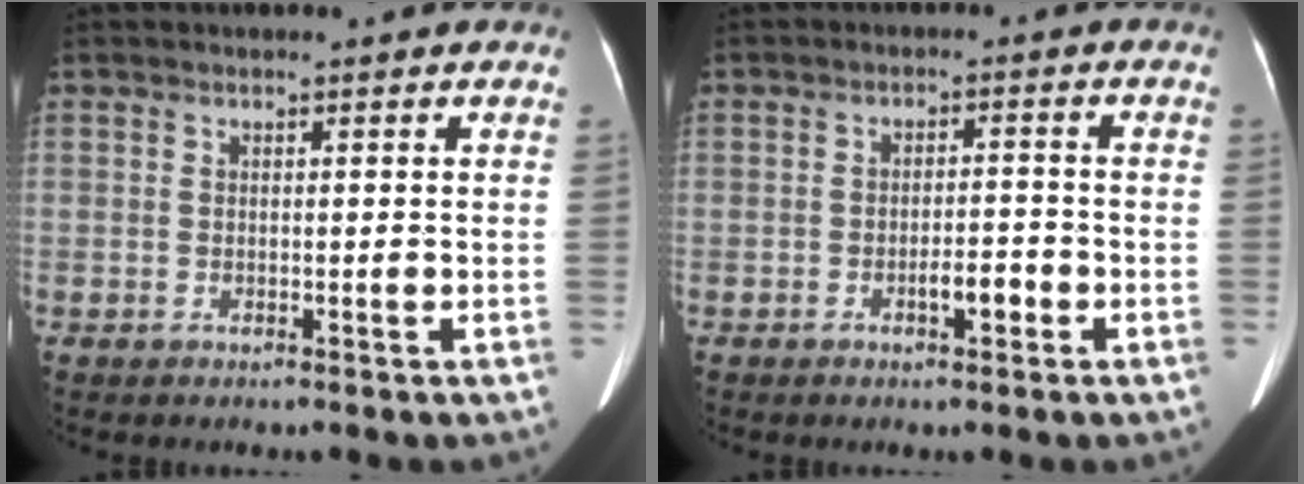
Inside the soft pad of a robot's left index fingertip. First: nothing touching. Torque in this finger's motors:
{"motor_torque": [0.02, 0.01, 0.05, 0.03]}